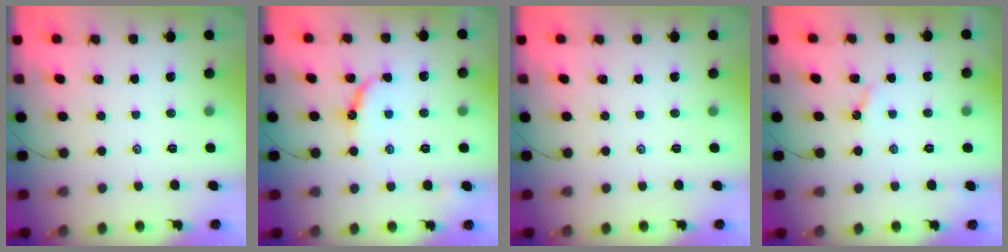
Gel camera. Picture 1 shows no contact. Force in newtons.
{"total": 10.1, "press": 10.1, "slide": 0.8}
{"total": 0.0}
{"total": 3.2, "press": 3.2, "slide": 0.3}